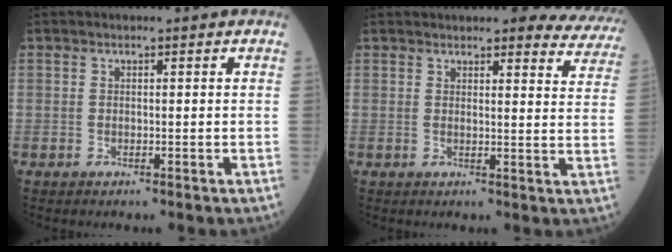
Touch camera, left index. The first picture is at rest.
{"total": 11.0, "force": [10.4, 2.4, 2.6], "torque": [0.003, -0.020, 0.090]}